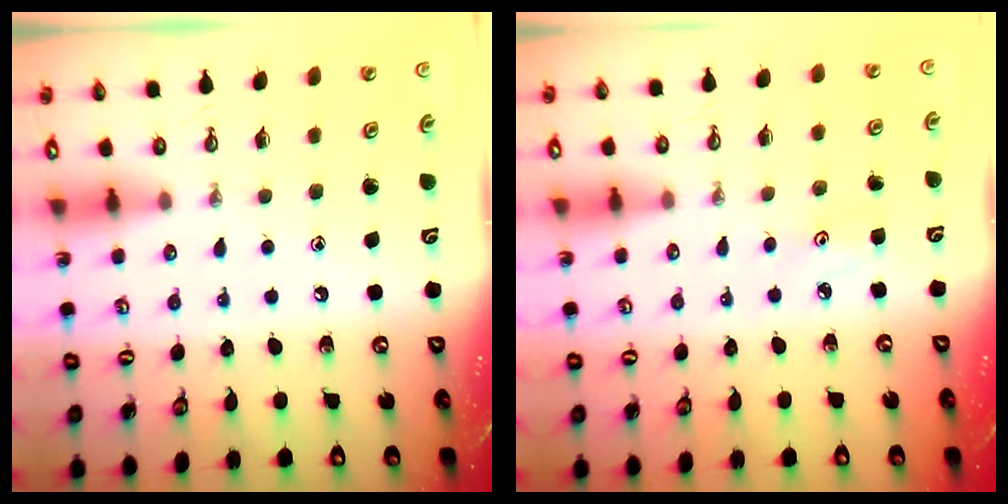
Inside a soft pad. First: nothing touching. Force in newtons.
{"total": 4.7, "press": 4.7, "slide": 0.6}